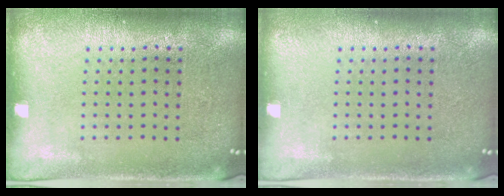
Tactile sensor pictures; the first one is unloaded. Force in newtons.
{"total": 0.0}